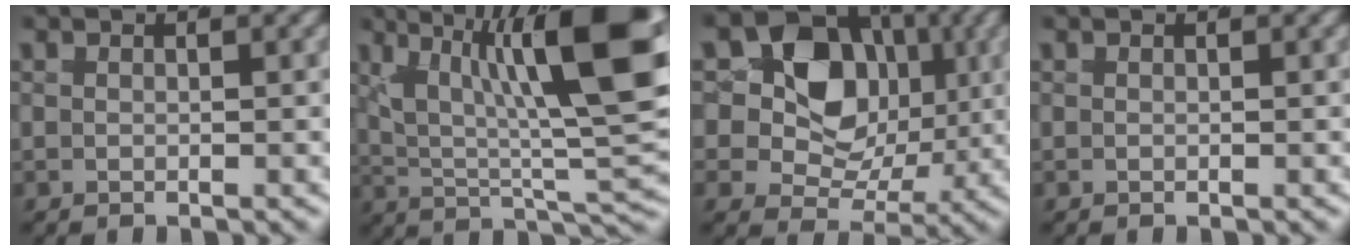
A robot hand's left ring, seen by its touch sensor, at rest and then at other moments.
{"total": 14.1, "force": [3.2, 6.3, 12.3], "torque": [-0.170, -0.001, 0.042]}
{"total": 14.6, "force": [0.4, 12.2, 8.0], "torque": [-0.174, -0.040, 0.005]}
{"total": 0.0}